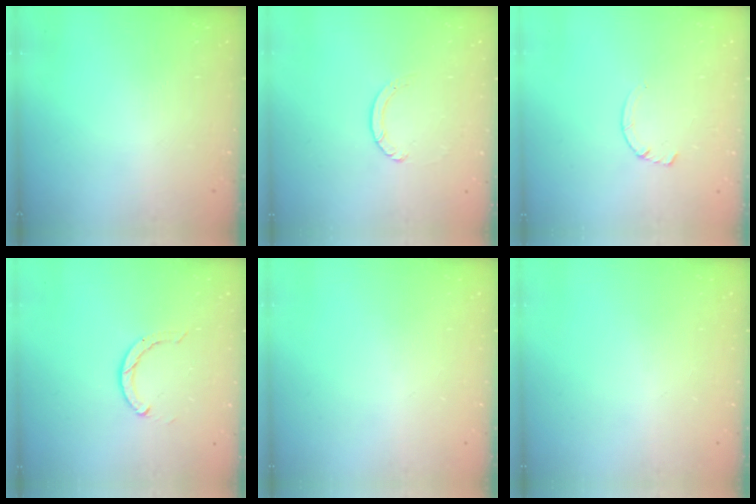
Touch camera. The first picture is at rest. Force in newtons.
{"total": 1.3, "press": 1.2, "slide": 0.2}
{"total": 2.9, "press": 2.9, "slide": 0.4}
{"total": 2.2, "press": 2.2, "slide": 0.3}
{"total": 0.0}
{"total": 0.0}